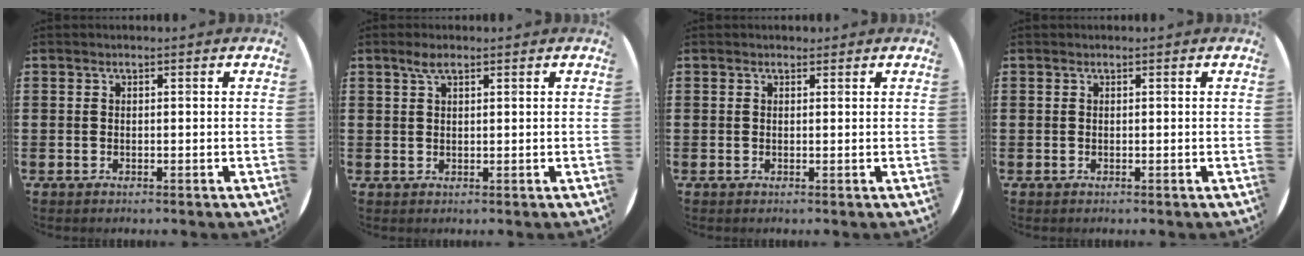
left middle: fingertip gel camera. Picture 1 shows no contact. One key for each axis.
{"total": 2.1, "fx": 1.4, "fy": 0.8, "fz": 1.4, "tx": -0.030, "ty": 0.006, "tz": 0.024}
{"total": 0.6, "fx": 0.4, "fy": 0.3, "fz": 0.0, "tx": 0.008, "ty": 0.000, "tz": 0.006}
{"total": 0.0}